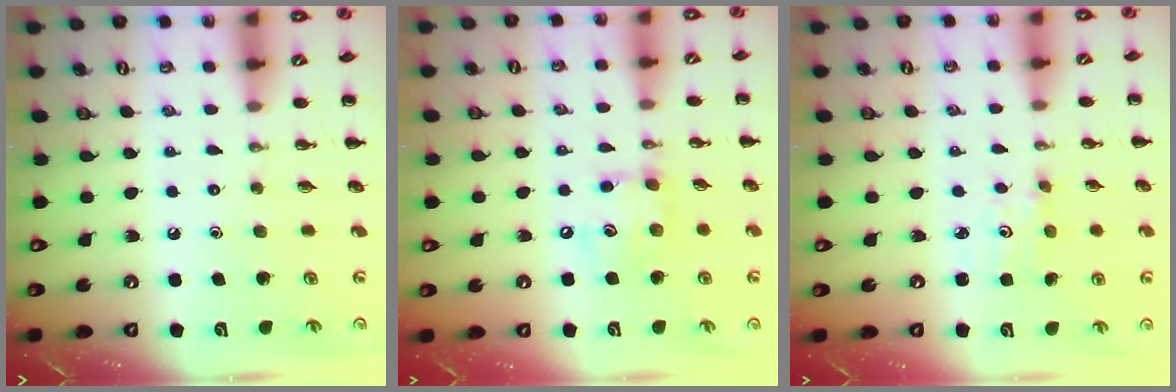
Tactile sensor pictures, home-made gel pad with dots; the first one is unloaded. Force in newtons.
{"total": 8.9, "press": 8.8, "slide": 1.0}
{"total": 1.5, "press": 1.4, "slide": 0.5}